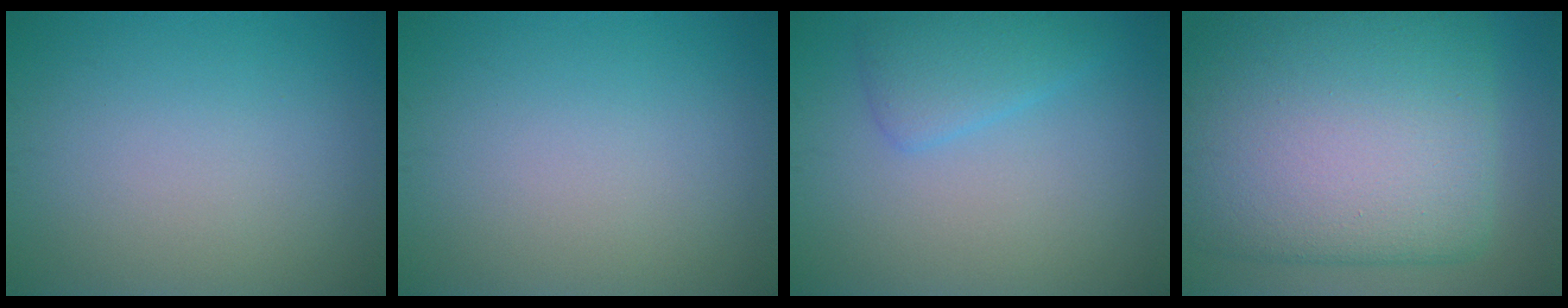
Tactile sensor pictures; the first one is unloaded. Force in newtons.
{"total": 0.0}
{"total": 2.7, "press": 2.6, "slide": 0.3}
{"total": 16.5, "press": 16.5, "slide": 0.4}